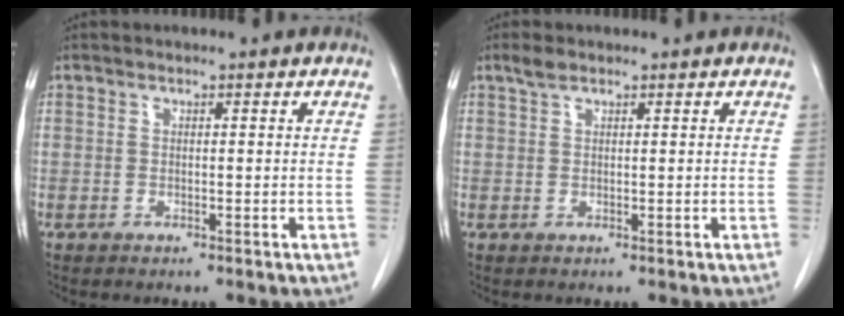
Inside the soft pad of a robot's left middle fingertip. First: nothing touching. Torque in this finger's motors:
{"motor_torque": [0.16, -0.07, -0.26, -0.02]}